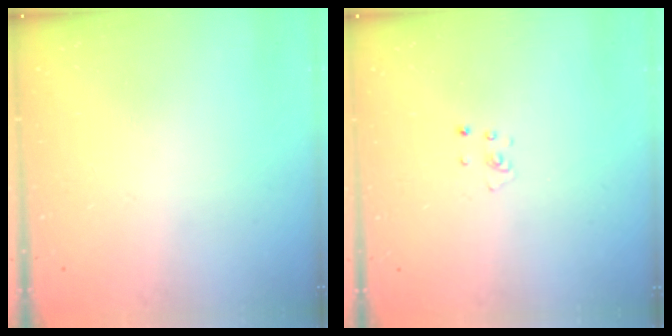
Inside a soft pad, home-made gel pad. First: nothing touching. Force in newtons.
{"total": 2.6, "press": 2.6, "slide": 0.3}